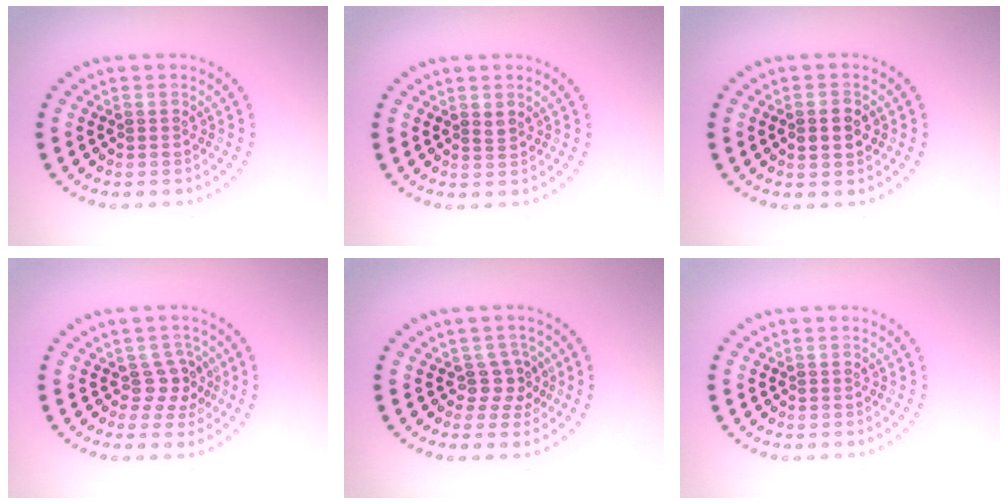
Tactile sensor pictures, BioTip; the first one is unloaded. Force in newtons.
{"total": 0.6, "press": 0.5, "slide": 0.3}
{"total": 2.5, "press": 2.5, "slide": 0.0}
{"total": 2.0, "press": 1.5, "slide": 1.4}
{"total": 2.0, "press": 1.5, "slide": 1.3}
{"total": 0.0}